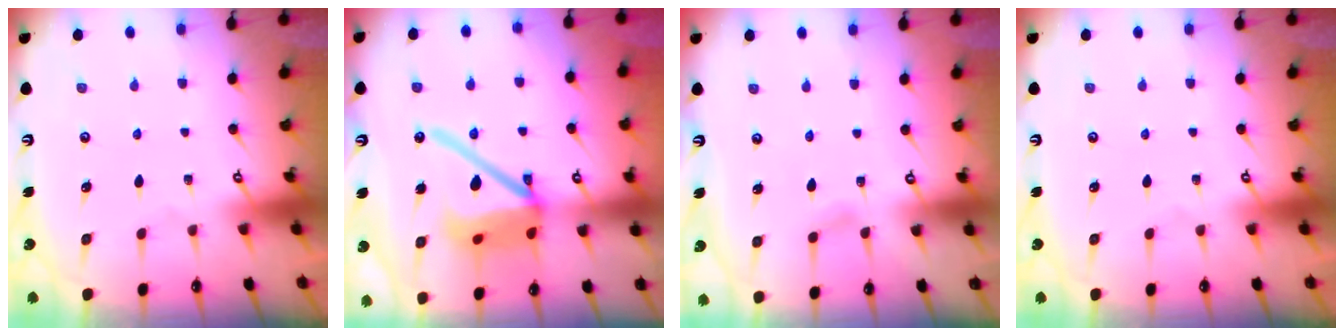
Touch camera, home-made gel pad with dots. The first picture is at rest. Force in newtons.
{"total": 17.1, "press": 16.9, "slide": 2.6}
{"total": 4.9, "press": 4.9, "slide": 0.6}
{"total": 0.0}